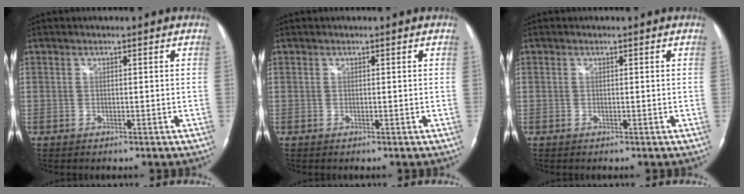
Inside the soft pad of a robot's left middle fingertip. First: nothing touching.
{"total": 0.0}
{"total": 0.0}